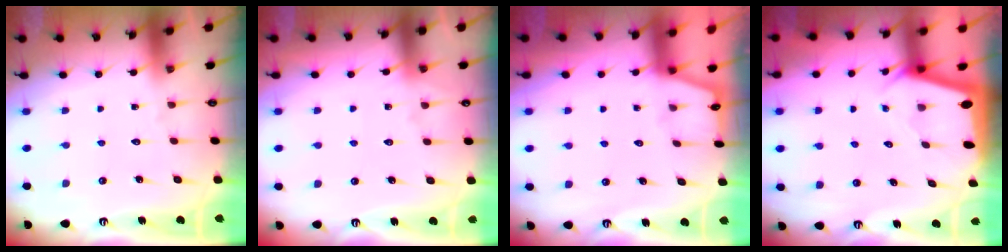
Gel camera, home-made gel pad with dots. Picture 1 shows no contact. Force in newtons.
{"total": 3.6, "press": 3.6, "slide": 0.6}
{"total": 0.8, "press": 0.7, "slide": 0.2}
{"total": 2.1, "press": 2.1, "slide": 0.0}